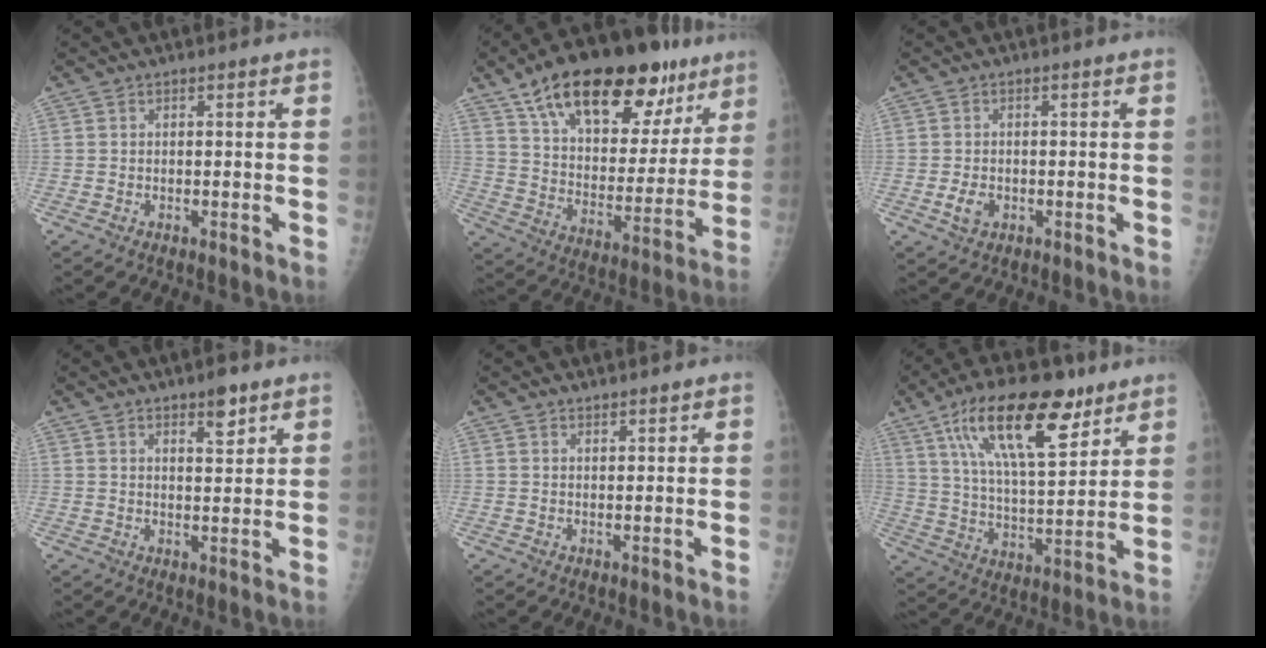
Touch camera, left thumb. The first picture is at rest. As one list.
[{"total": 28.6, "force": [17.1, 13.6, 18.5], "torque": [-0.253, -0.023, 0.270]}, {"total": 3.0, "force": [-0.8, 2.1, 1.9], "torque": [-0.031, 0.001, -0.012]}, {"total": 4.6, "force": [3.0, 1.5, 3.1], "torque": [-0.033, -0.020, 0.046]}, {"total": 1.3, "force": [1.2, 0.2, 0.4], "torque": [0.000, -0.009, 0.021]}, {"total": 19.6, "force": [11.0, 7.6, 14.3], "torque": [-0.213, -0.038, 0.193]}]